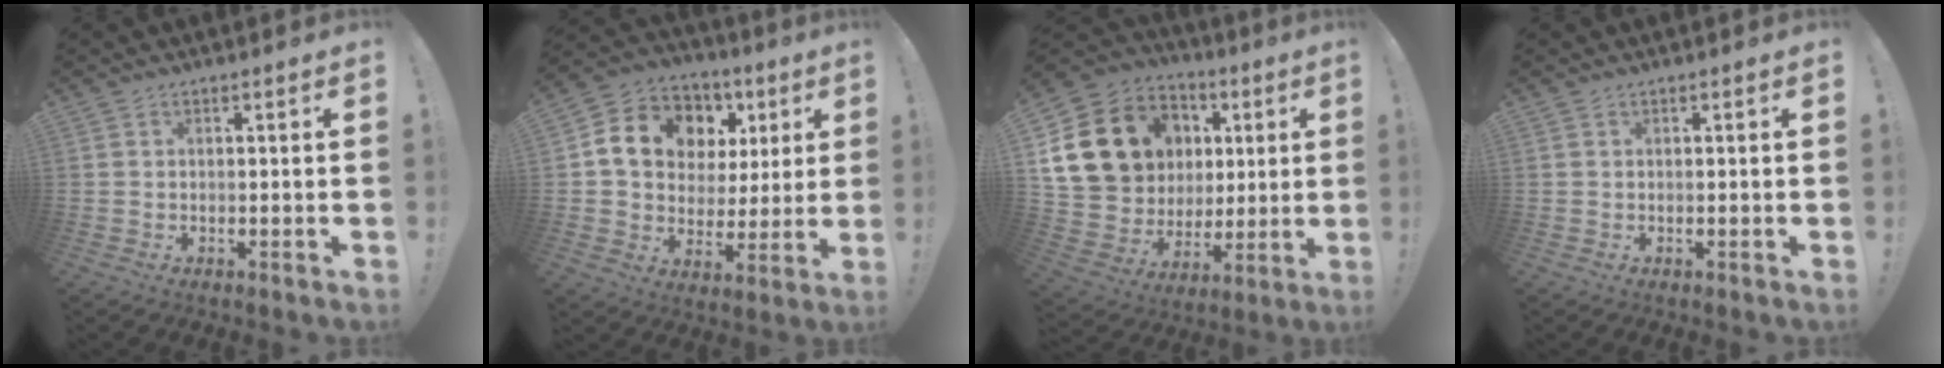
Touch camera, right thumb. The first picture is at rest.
{"total": 14.8, "force": [5.6, 11.5, 7.4], "torque": [-0.112, -0.023, 0.117]}
{"total": 20.5, "force": [6.7, 16.6, 10.0], "torque": [-0.167, -0.018, 0.165]}
{"total": 0.0}